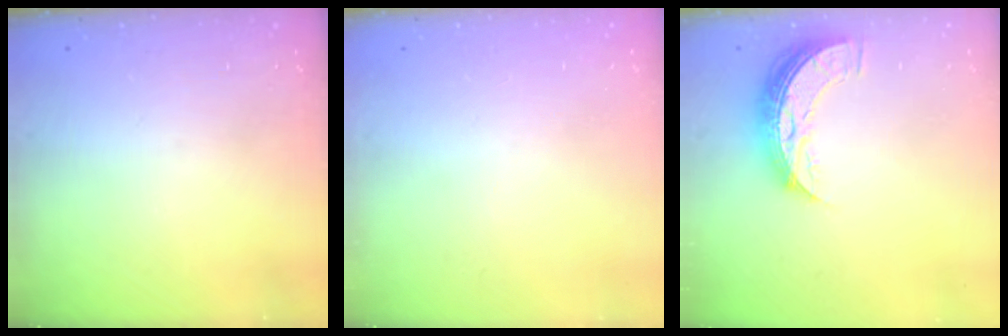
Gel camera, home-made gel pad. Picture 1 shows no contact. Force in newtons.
{"total": 0.0}
{"total": 9.8, "press": 9.8, "slide": 0.7}